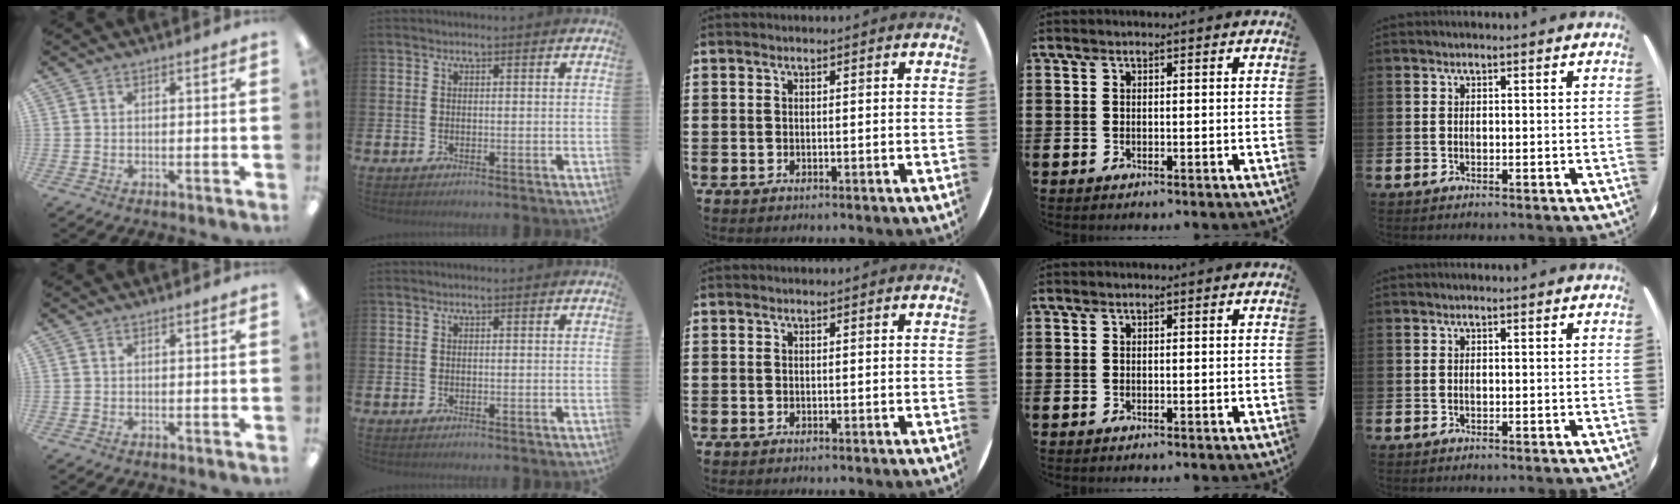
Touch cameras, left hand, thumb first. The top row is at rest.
{}